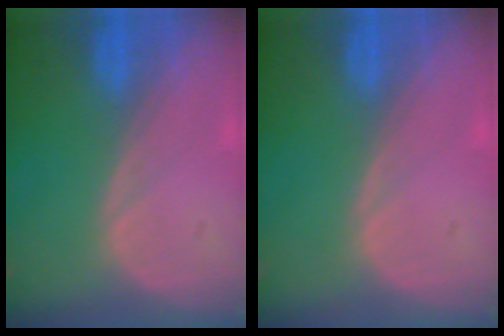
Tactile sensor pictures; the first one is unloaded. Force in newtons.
{"total": 0.0}